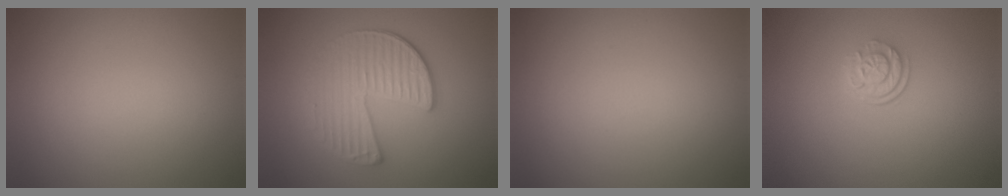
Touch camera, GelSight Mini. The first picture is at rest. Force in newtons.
{"total": 4.1, "press": 3.6, "slide": 1.8}
{"total": 0.0}
{"total": 2.4, "press": 1.7, "slide": 1.6}